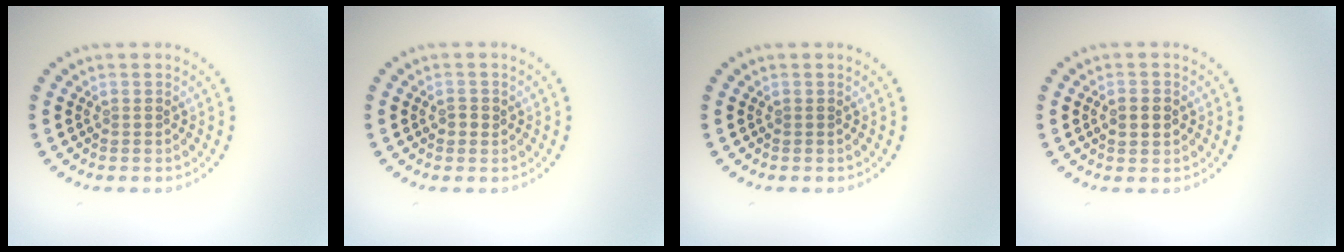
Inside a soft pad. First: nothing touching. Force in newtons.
{"total": 1.1, "press": 1.0, "slide": 0.5}
{"total": 0.0}
{"total": 2.4, "press": 2.4, "slide": 0.1}